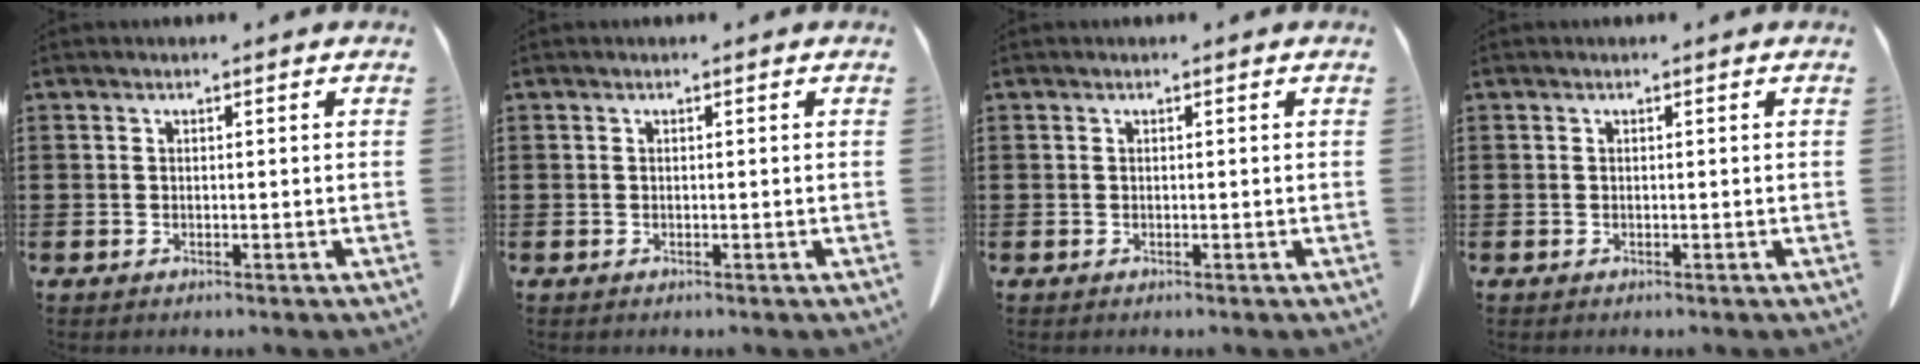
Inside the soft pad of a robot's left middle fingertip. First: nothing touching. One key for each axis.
{"total": 0.0}
{"total": 0.0}
{"total": 0.0}